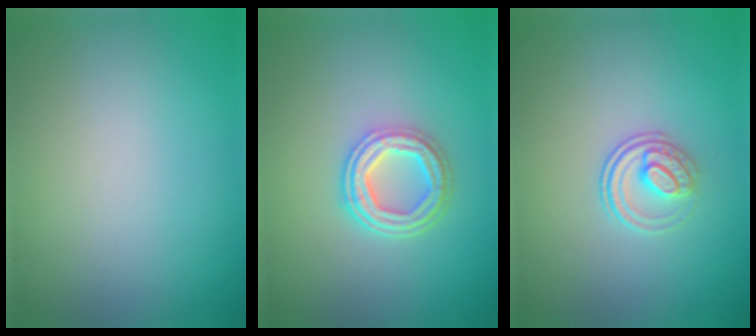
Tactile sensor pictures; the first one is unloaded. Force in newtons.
{"total": 4.2, "press": 3.1, "slide": 2.8}
{"total": 2.3, "press": 1.7, "slide": 1.5}